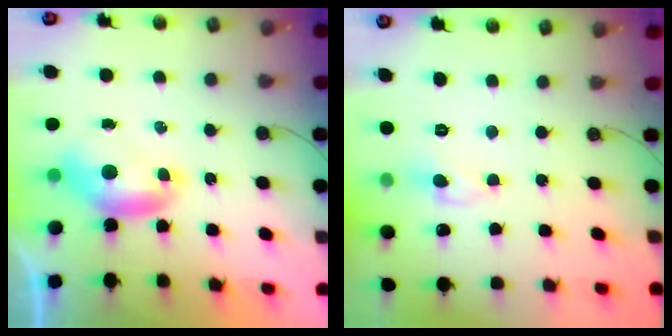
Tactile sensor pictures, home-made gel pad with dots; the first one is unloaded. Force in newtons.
{"total": 0.0}